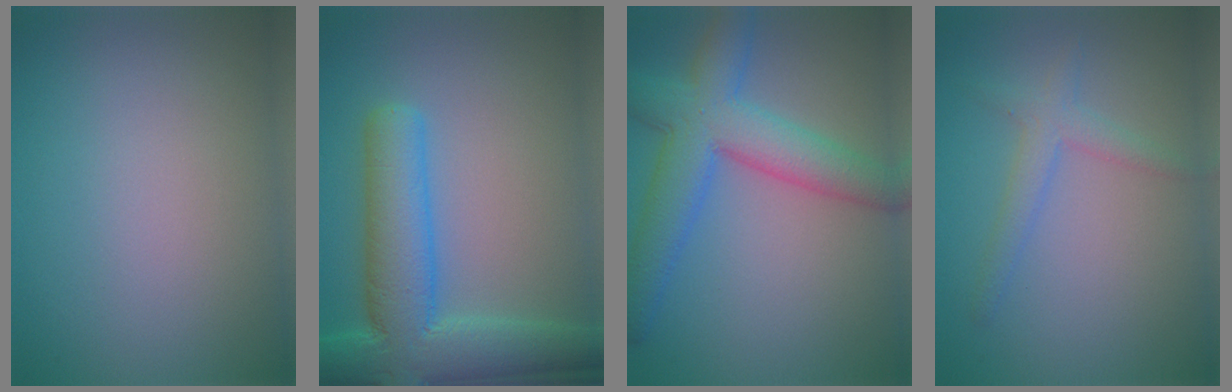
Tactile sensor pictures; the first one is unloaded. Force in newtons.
{"total": 8.6, "press": 8.6, "slide": 0.5}
{"total": 7.2, "press": 7.2, "slide": 0.3}
{"total": 2.1, "press": 2.1, "slide": 0.1}